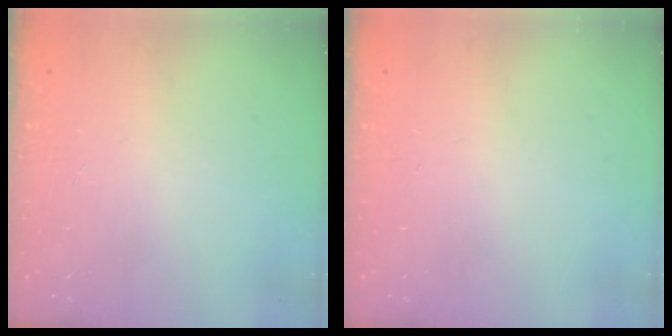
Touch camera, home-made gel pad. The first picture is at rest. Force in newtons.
{"total": 0.0}